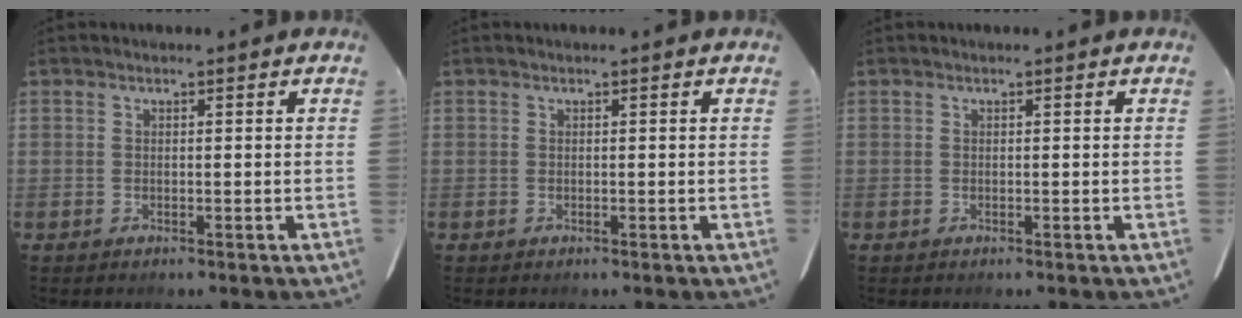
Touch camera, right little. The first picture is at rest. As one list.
[{"total": 0.0}, {"total": 0.0}]